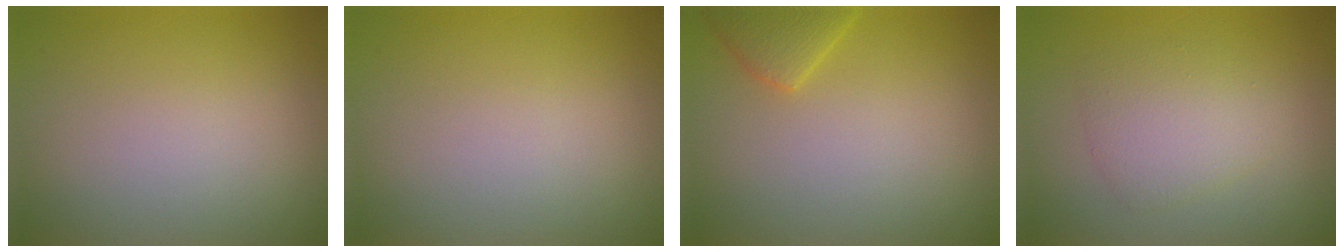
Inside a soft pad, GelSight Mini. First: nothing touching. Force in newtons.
{"total": 0.0}
{"total": 2.3, "press": 2.3, "slide": 0.2}
{"total": 2.9, "press": 2.9, "slide": 0.1}